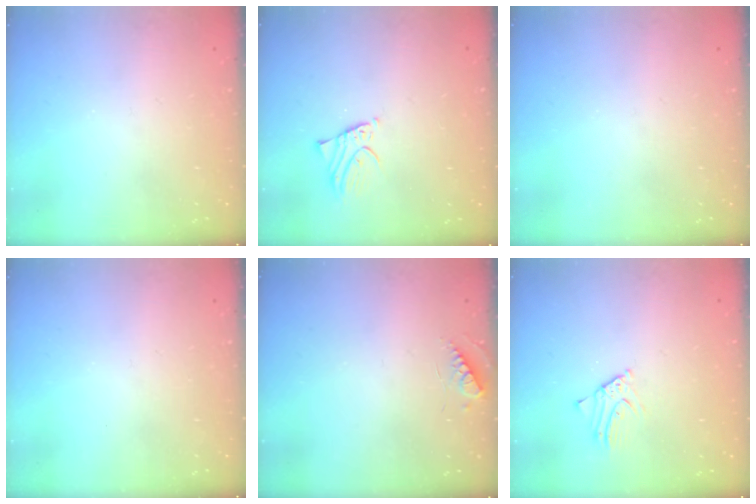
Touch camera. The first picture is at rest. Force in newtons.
{"total": 1.9, "press": 1.9, "slide": 0.3}
{"total": 0.0}
{"total": 0.0}
{"total": 5.2, "press": 5.2, "slide": 0.5}
{"total": 3.4, "press": 3.4, "slide": 0.3}